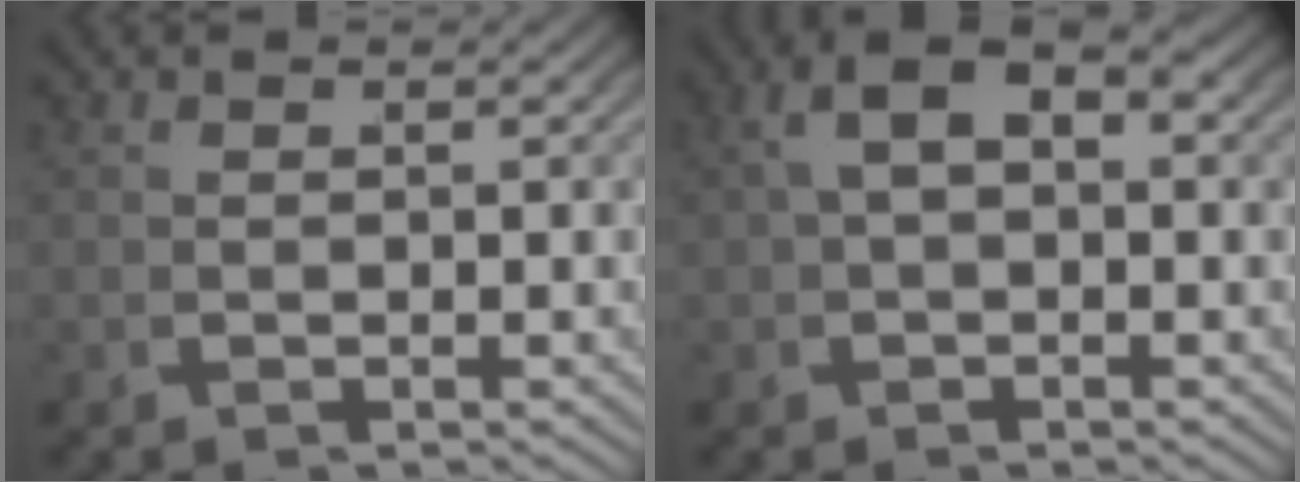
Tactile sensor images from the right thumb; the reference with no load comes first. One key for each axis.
{"total": 4.5, "fx": 1.1, "fy": 2.4, "fz": 3.6, "tx": -0.067, "ty": 0.009, "tz": 0.017}